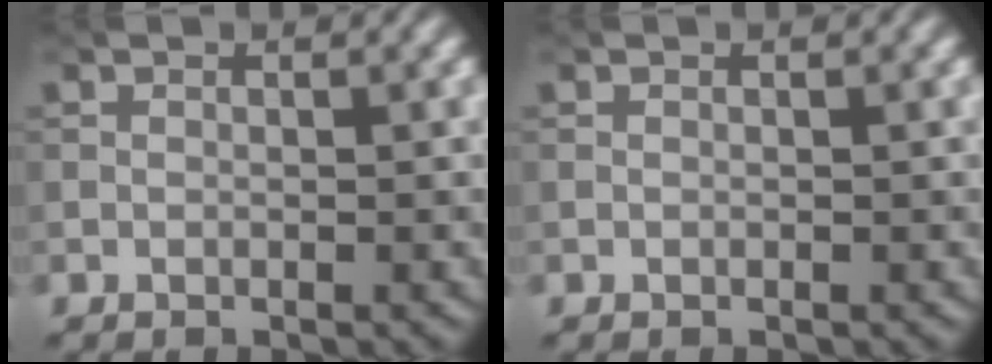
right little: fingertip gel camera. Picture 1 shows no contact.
{"total": 0.0}